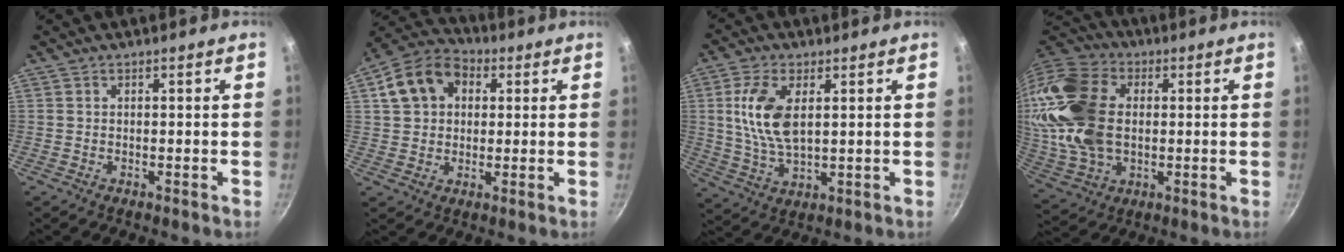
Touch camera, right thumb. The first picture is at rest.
{"total": 12.4, "force": [3.4, 9.5, 7.3], "torque": [-0.105, 0.023, 0.042]}
{"total": 10.8, "force": [2.4, 5.4, 9.0], "torque": [-0.174, -0.009, 0.051]}
{"total": 21.6, "force": [1.9, 14.8, 15.7], "torque": [-0.300, 0.014, 0.038]}